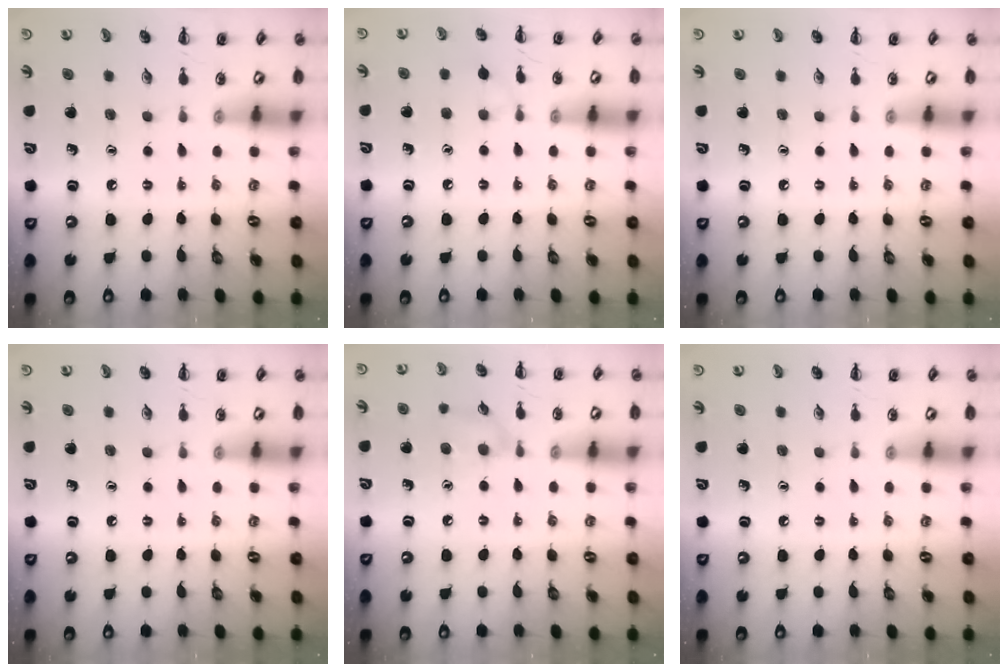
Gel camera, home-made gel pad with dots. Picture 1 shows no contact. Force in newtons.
{"total": 4.1, "press": 3.8, "slide": 1.6}
{"total": 0.0}
{"total": 0.0}
{"total": 7.3, "press": 7.0, "slide": 2.0}
{"total": 0.0}